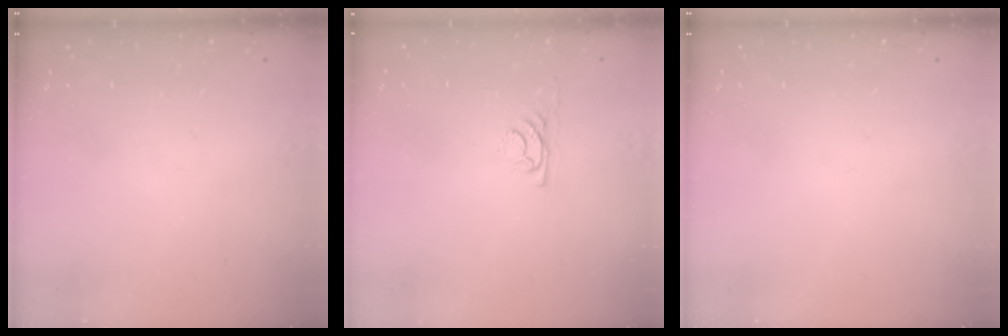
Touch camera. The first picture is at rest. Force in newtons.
{"total": 2.9, "press": 2.9, "slide": 0.4}
{"total": 0.0}